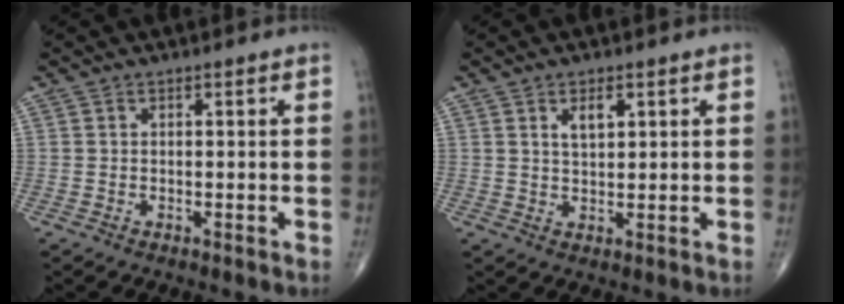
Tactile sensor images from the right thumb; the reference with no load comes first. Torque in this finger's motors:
{"motor_torque": [-0.23, -0.23, 0.12, 0.12, 0.06]}